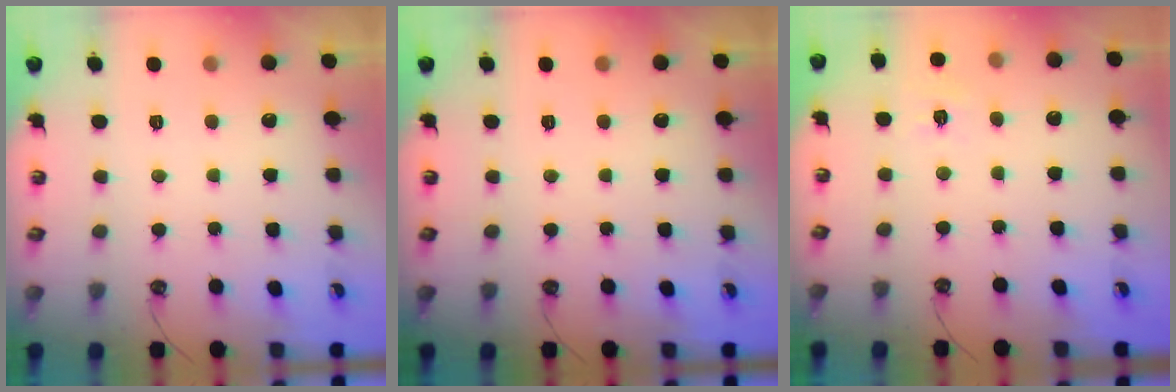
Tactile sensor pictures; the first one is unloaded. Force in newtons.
{"total": 0.0}
{"total": 6.5, "press": 6.5, "slide": 0.7}